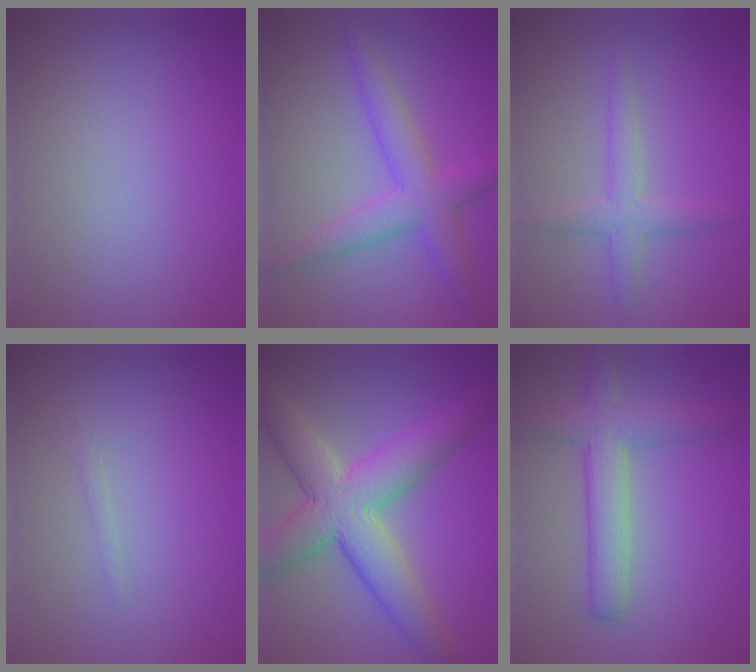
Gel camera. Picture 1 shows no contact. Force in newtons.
{"total": 4.5, "press": 4.5, "slide": 0.2}
{"total": 2.6, "press": 2.6, "slide": 0.1}
{"total": 0.6, "press": 0.6, "slide": 0.0}
{"total": 8.6, "press": 8.5, "slide": 0.4}
{"total": 4.5, "press": 4.5, "slide": 0.2}